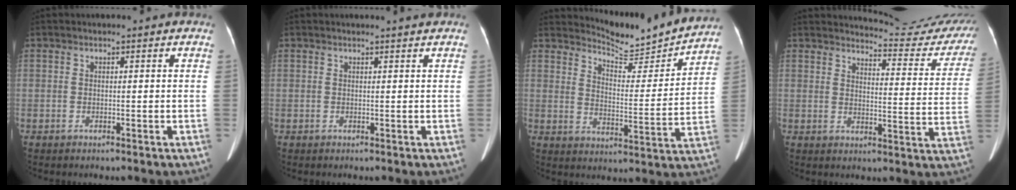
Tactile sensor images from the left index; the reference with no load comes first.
{"total": 1.4, "force": [1.3, -0.4, 0.4], "torque": [-0.012, -0.003, 0.019]}
{"total": 12.5, "force": [12.3, 0.6, 1.9], "torque": [-0.036, -0.029, 0.170]}
{"total": 17.2, "force": [17.0, 1.8, 2.1], "torque": [-0.006, -0.101, 0.171]}